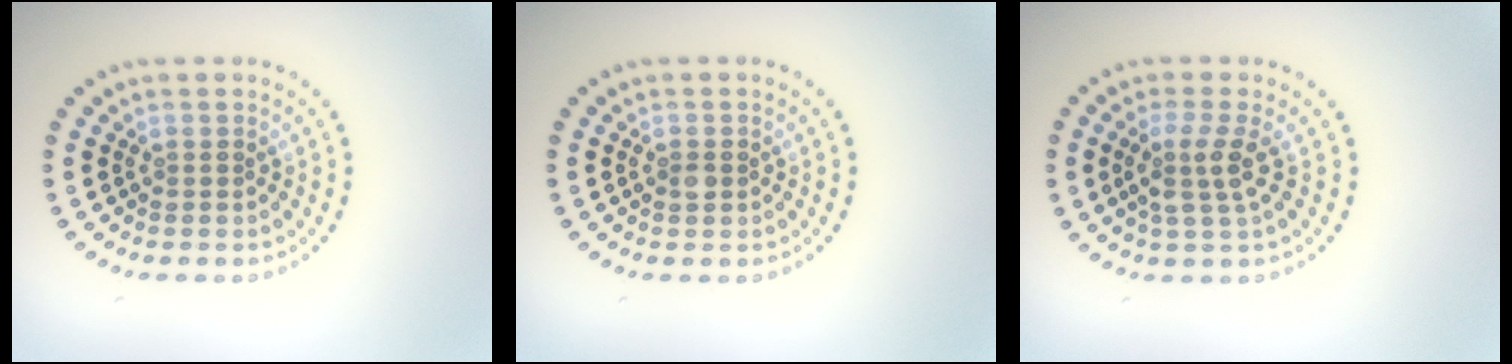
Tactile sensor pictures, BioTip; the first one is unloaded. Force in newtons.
{"total": 1.0, "press": 1.0, "slide": 0.1}
{"total": 2.8, "press": 2.3, "slide": 1.7}